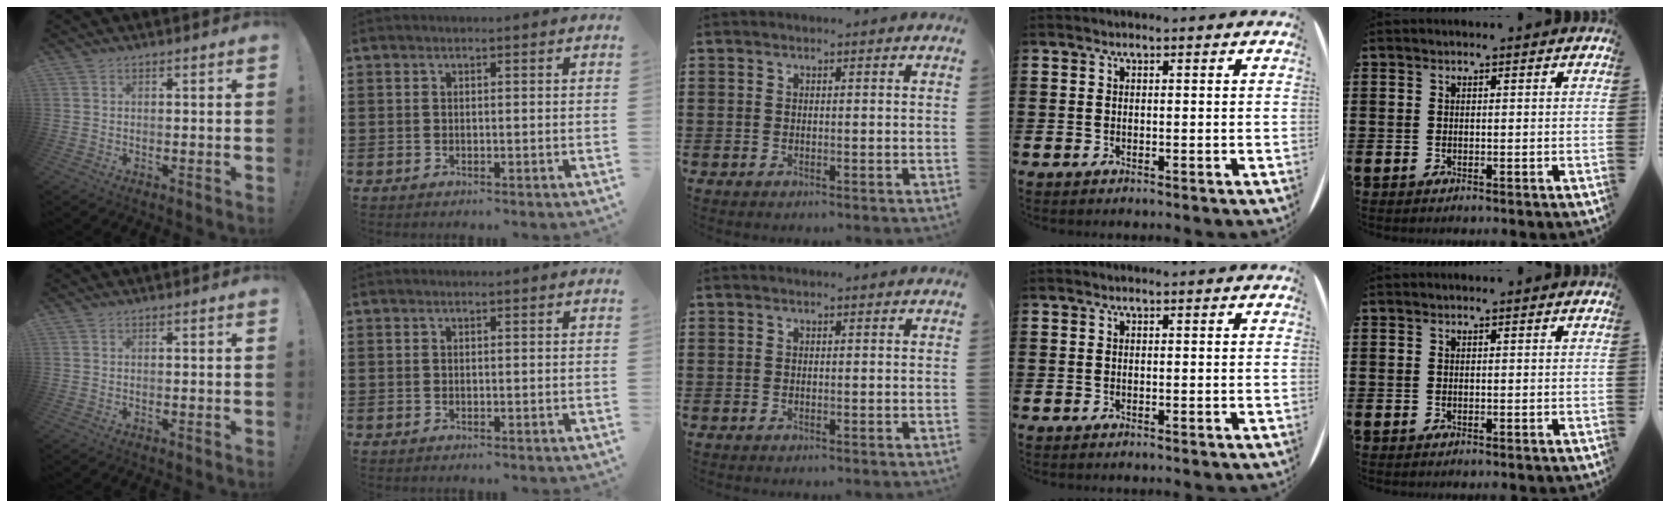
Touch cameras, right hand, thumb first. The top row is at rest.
{}